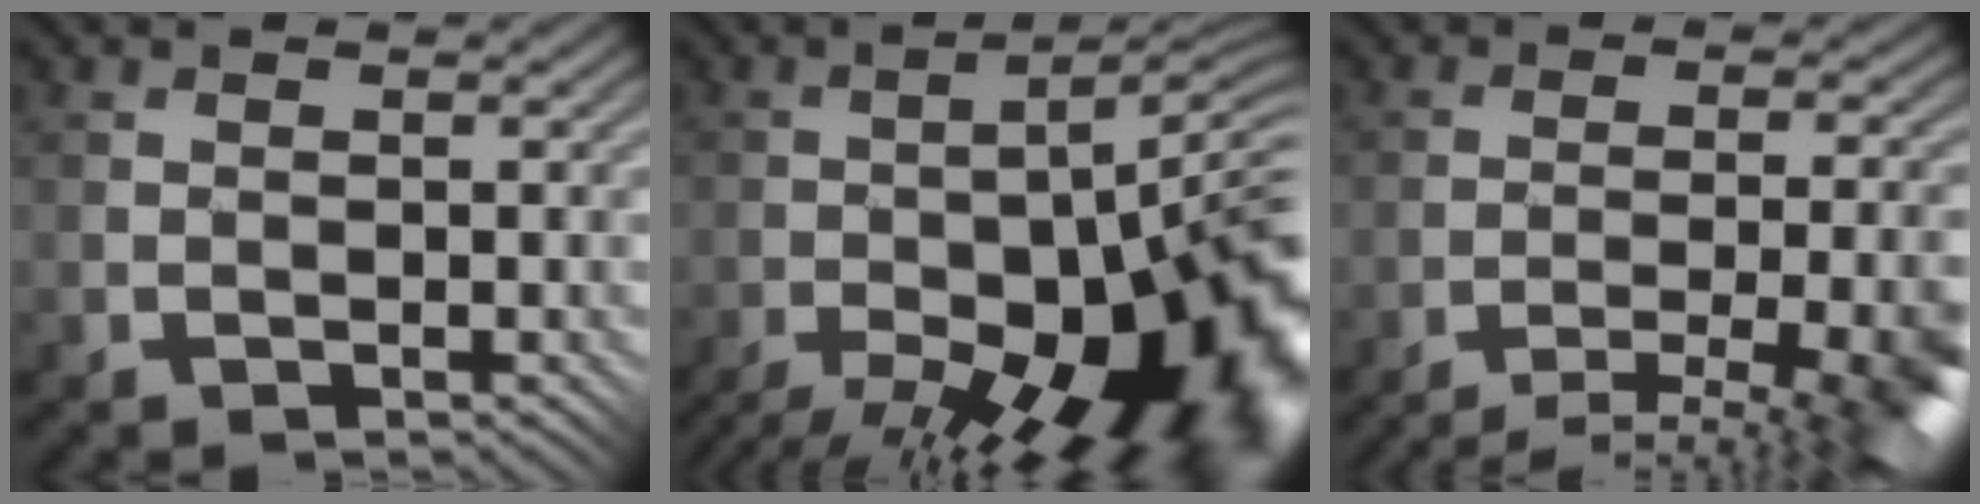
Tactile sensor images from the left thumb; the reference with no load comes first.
{"total": 20.1, "force": [-11.7, 5.9, 15.2], "torque": [-0.184, -0.023, -0.170]}
{"total": 10.7, "force": [-8.4, 0.9, 6.6], "torque": [-0.093, 0.008, -0.108]}